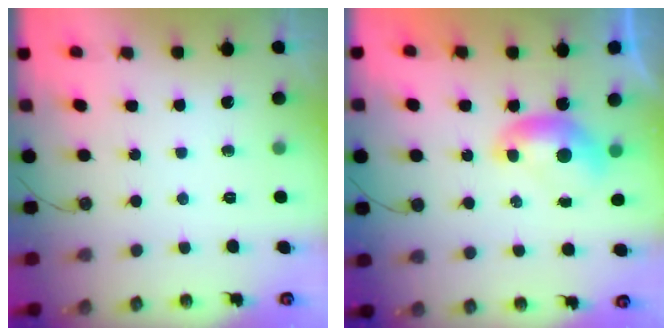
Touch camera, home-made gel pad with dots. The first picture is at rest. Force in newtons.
{"total": 0.0}